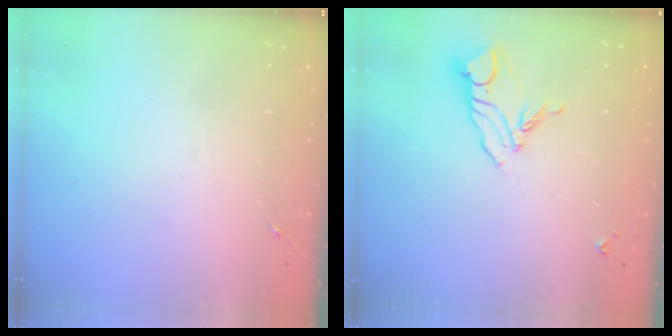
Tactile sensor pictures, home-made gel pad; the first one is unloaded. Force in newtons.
{"total": 9.9, "press": 9.8, "slide": 0.8}